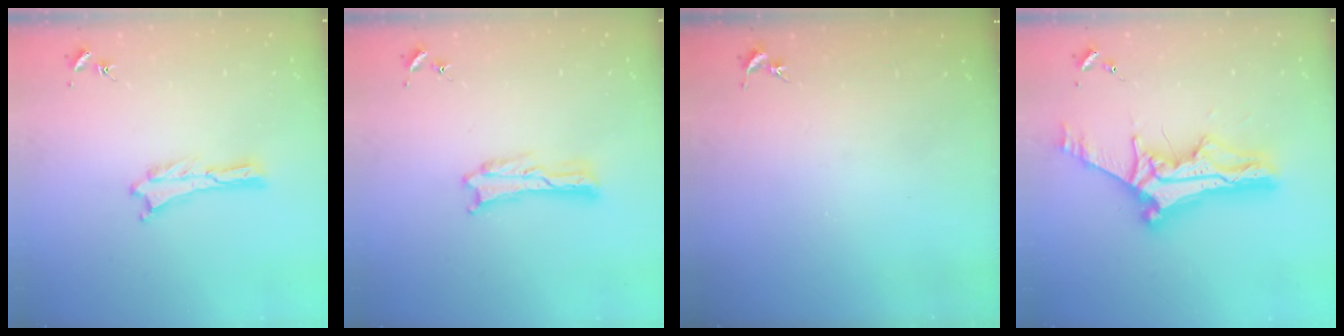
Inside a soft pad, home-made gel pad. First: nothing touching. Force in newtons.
{"total": 0.8, "press": 0.8, "slide": 0.2}
{"total": 0.0}
{"total": 12.3, "press": 12.2, "slide": 1.0}